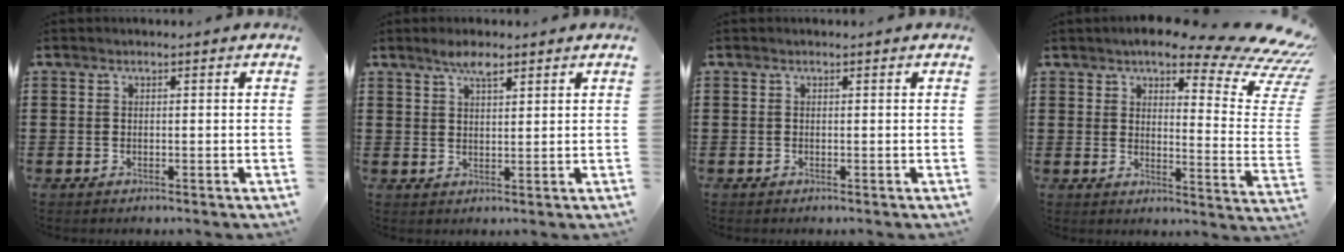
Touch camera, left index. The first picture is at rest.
{"total": 3.6, "force": [2.6, 1.2, 2.2], "torque": [-0.042, 0.002, 0.044]}
{"total": 0.0}
{"total": 11.0, "force": [8.2, 2.4, 7.0], "torque": [-0.114, -0.054, 0.135]}